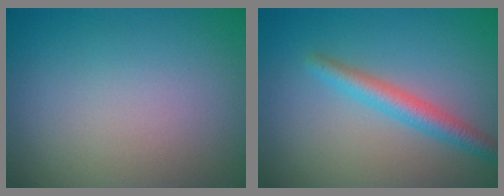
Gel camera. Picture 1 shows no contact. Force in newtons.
{"total": 2.7, "press": 2.7, "slide": 0.1}